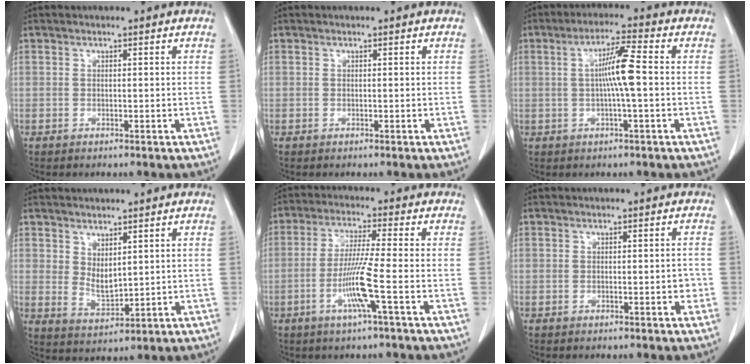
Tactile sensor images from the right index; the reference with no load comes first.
{"total": 0.0}
{"total": 6.3, "force": [0.2, -0.2, 6.3], "torque": [-0.111, 0.008, 0.005]}
{"total": 4.0, "force": [1.7, 2.0, 3.1], "torque": [-0.063, -0.010, 0.045]}
{"total": 7.6, "force": [-2.5, -1.2, 7.1], "torque": [-0.137, -0.010, -0.051]}
{"total": 1.2, "force": [-0.3, 0.4, 1.1], "torque": [-0.009, 0.003, -0.001]}